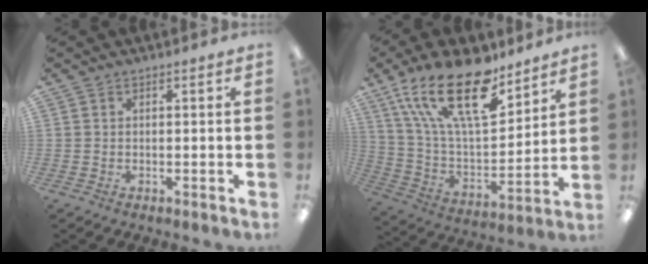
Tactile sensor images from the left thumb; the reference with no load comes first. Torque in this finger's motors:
{"motor_torque": [0.54, 0.29, 1.75, -1.02, 0.46]}